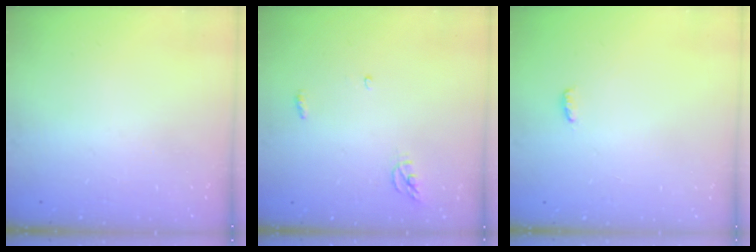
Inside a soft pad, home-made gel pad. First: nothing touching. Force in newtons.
{"total": 3.5, "press": 3.5, "slide": 0.2}
{"total": 3.1, "press": 2.7, "slide": 1.5}